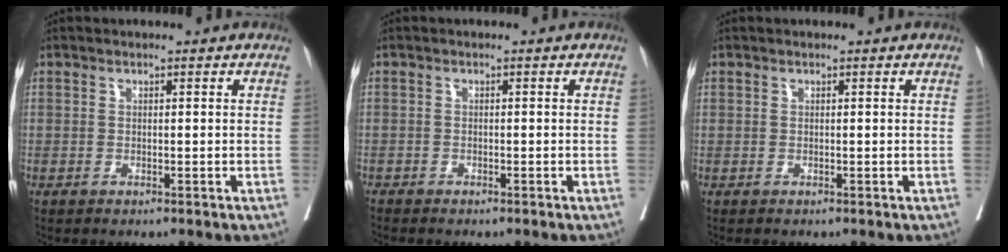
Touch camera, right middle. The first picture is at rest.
{"total": 0.9, "force": [-0.8, 0.3, 0.1], "torque": [-0.006, 0.000, -0.020]}
{"total": 0.0}